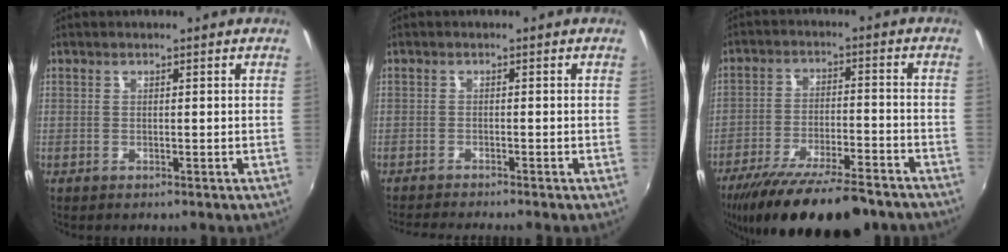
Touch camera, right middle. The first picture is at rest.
{"total": 4.4, "force": [-4.1, -0.6, 1.4], "torque": [-0.040, -0.018, -0.073]}
{"total": 20.3, "force": [-16.2, 4.7, 11.3], "torque": [-0.211, -0.041, -0.245]}